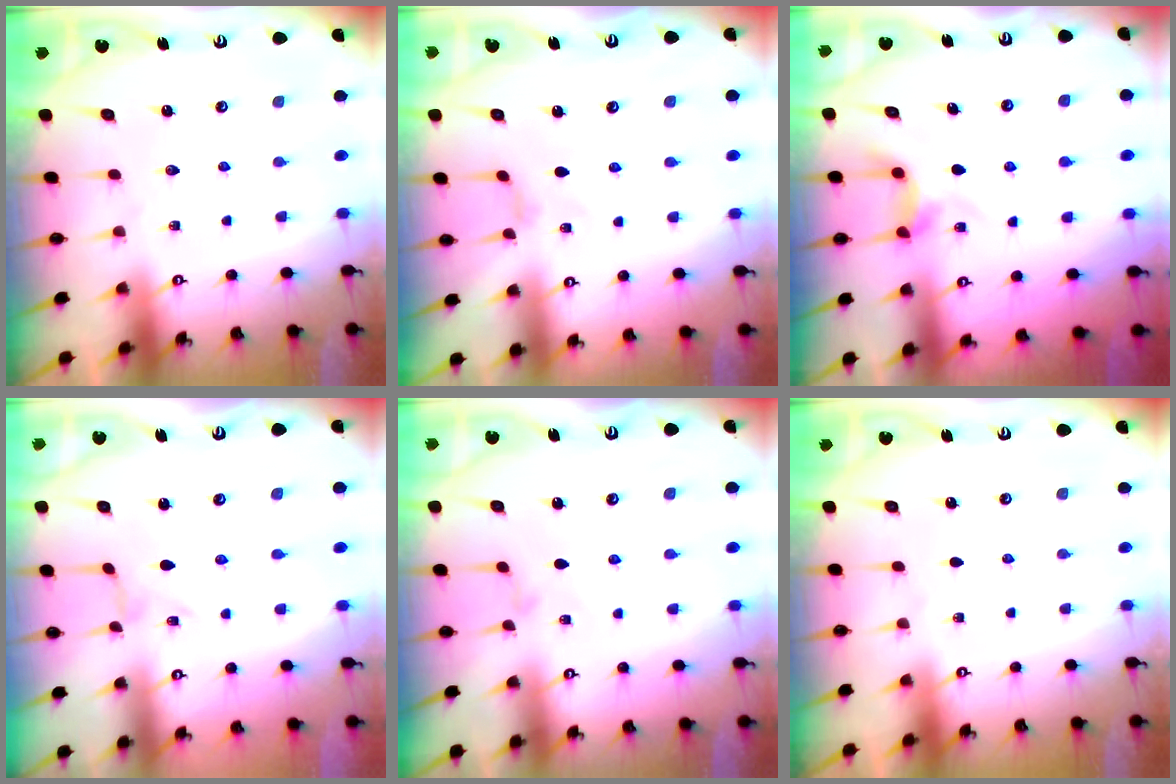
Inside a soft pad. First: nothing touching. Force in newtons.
{"total": 1.1, "press": 1.1, "slide": 0.4}
{"total": 4.1, "press": 4.1, "slide": 0.3}
{"total": 0.0}
{"total": 1.3, "press": 1.2, "slide": 0.3}
{"total": 0.0}